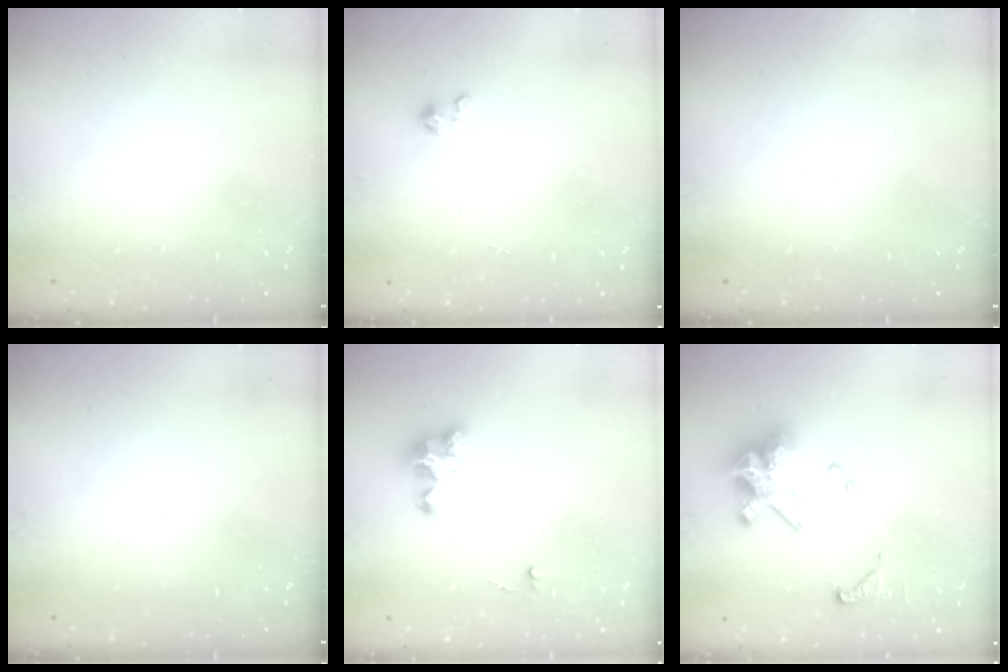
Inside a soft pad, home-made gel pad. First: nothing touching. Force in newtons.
{"total": 0.0}
{"total": 0.0}
{"total": 0.0}
{"total": 4.9, "press": 4.8, "slide": 0.2}
{"total": 13.5, "press": 13.4, "slide": 1.8}